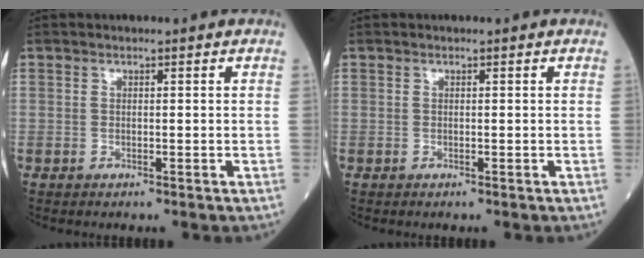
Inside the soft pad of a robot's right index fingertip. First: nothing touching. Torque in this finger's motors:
{"motor_torque": [0.00, 0.00, 0.00, -0.01]}